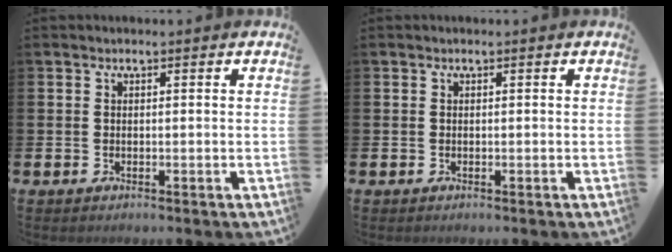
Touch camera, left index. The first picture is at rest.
{"total": 0.0}